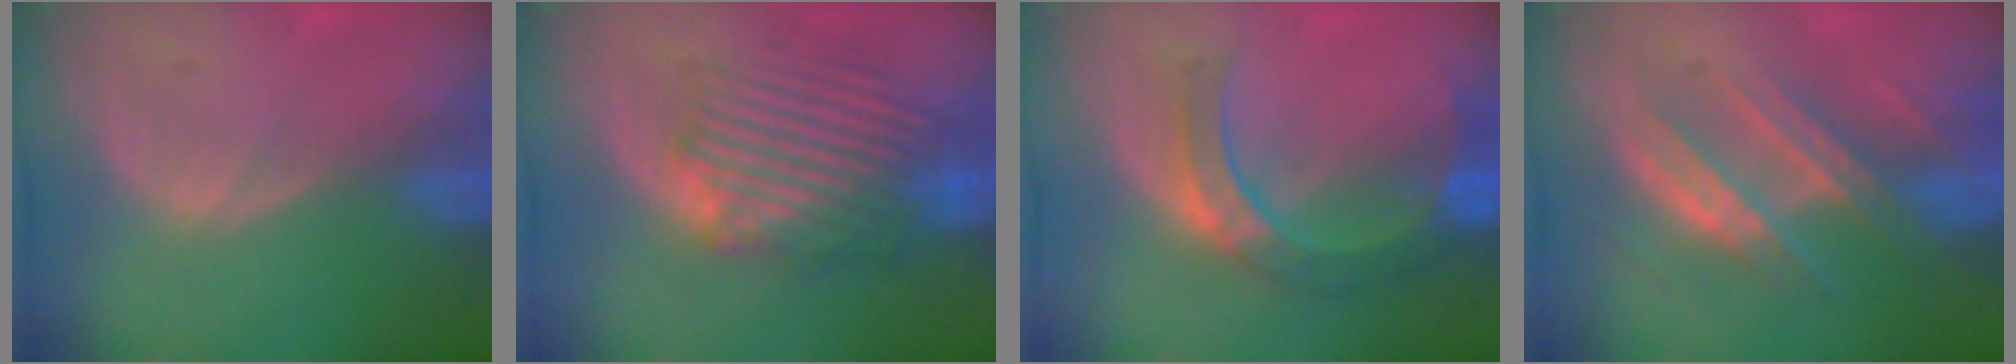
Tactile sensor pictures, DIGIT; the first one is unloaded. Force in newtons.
{"total": 8.4, "press": 8.1, "slide": 2.2}
{"total": 7.1, "press": 7.0, "slide": 0.8}
{"total": 7.5, "press": 7.2, "slide": 1.9}